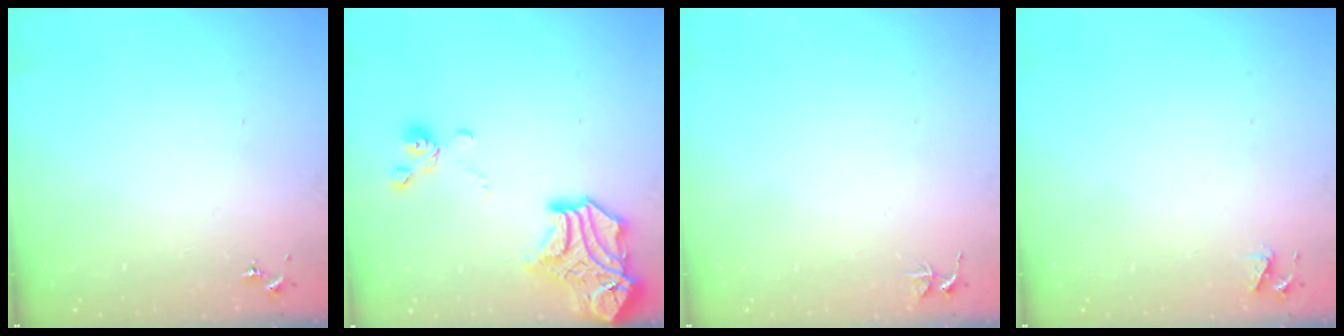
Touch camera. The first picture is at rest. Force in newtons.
{"total": 18.0, "press": 17.9, "slide": 1.8}
{"total": 3.7, "press": 3.7, "slide": 0.3}
{"total": 4.1, "press": 4.0, "slide": 0.7}